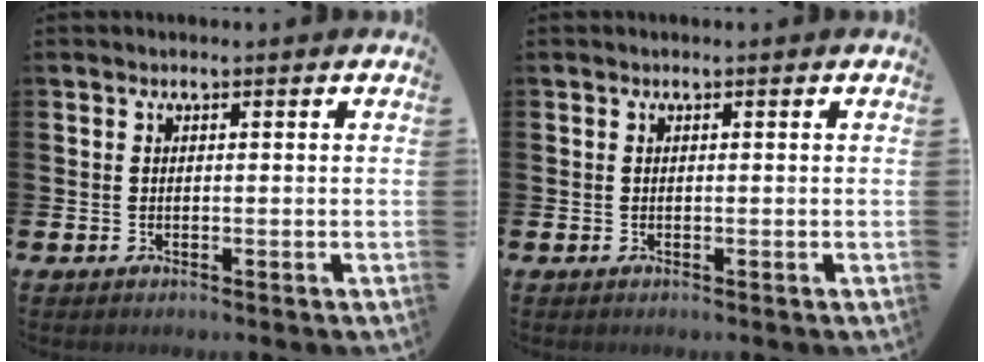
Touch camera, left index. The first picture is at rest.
{"total": 0.0}